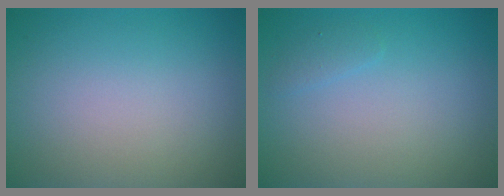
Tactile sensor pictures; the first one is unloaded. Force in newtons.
{"total": 0.8, "press": 0.8, "slide": 0.1}